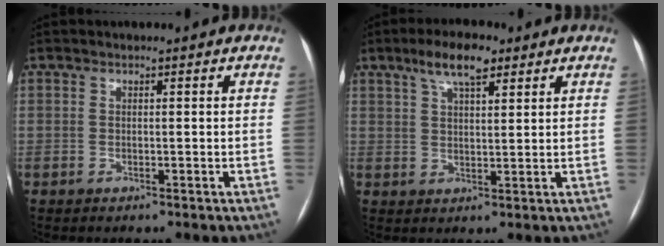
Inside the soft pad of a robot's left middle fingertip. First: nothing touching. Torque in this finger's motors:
{"motor_torque": [0.71, -0.75, 0.35, 0.12]}